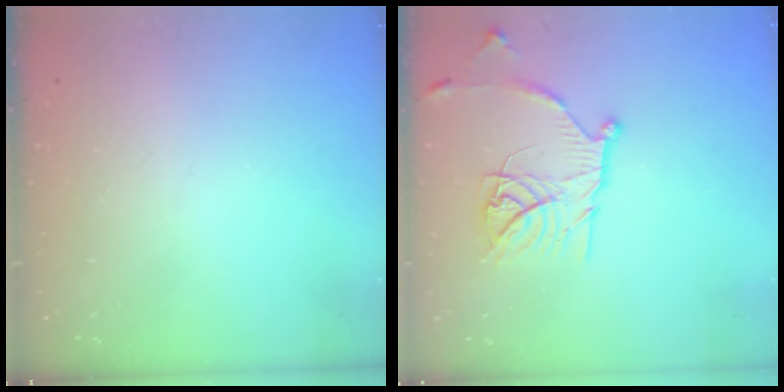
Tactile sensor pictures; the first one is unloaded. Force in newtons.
{"total": 16.4, "press": 16.4, "slide": 1.3}